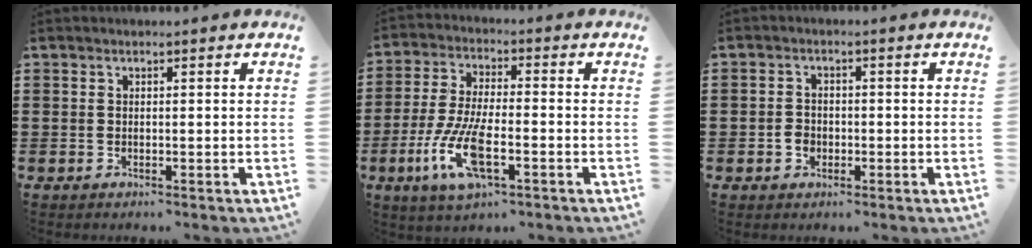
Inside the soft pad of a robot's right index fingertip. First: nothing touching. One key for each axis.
{"total": 10.2, "fx": -4.1, "fy": 3.2, "fz": 8.8, "tx": -0.200, "ty": -0.015, "tz": -0.075}
{"total": 2.2, "fx": -0.8, "fy": 1.8, "fz": 1.0, "tx": -0.023, "ty": 0.003, "tz": -0.016}